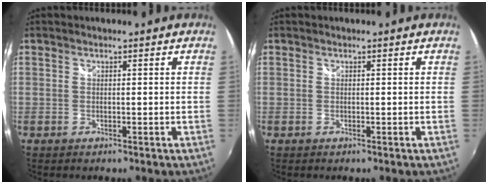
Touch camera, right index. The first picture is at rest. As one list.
[{"total": 0.0}]